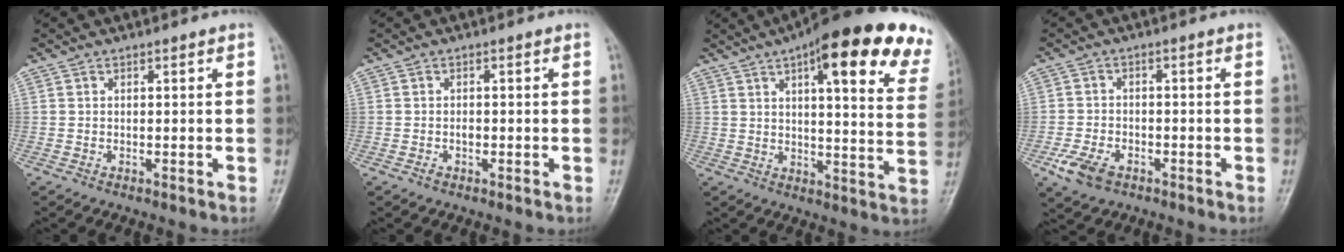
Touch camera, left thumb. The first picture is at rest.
{"total": 1.2, "force": [-0.6, 0.8, 0.7], "torque": [-0.012, 0.008, -0.011]}
{"total": 25.3, "force": [14.5, 7.2, 19.5], "torque": [-0.228, -0.021, 0.172]}
{"total": 5.9, "force": [-3.2, 3.8, 3.2], "torque": [-0.065, 0.008, -0.058]}